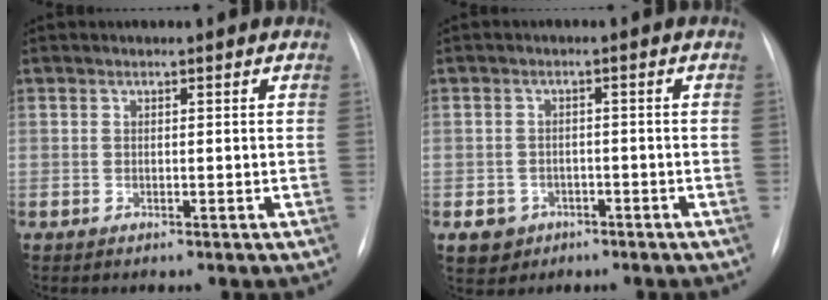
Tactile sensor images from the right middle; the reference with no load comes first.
{"total": 3.7, "force": [-1.8, 3.2, 0.5], "torque": [-0.003, 0.009, -0.021]}